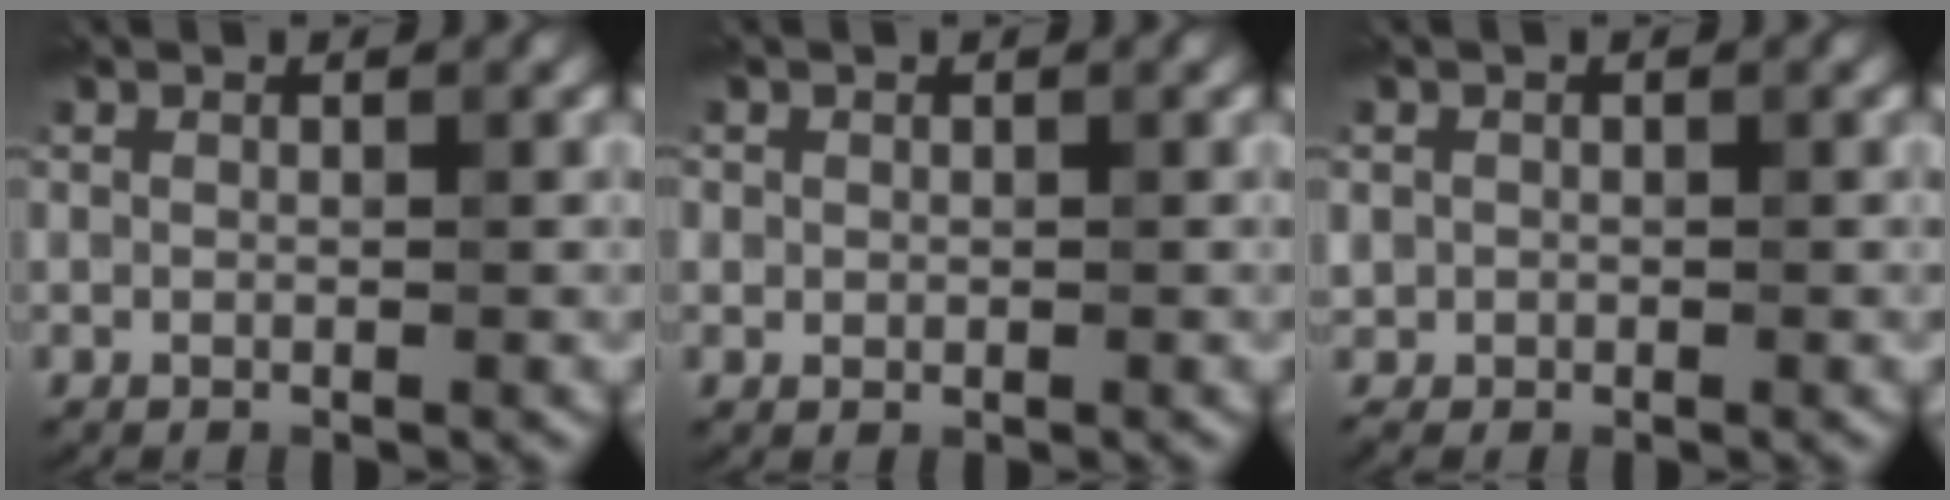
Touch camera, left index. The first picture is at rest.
{"total": 1.7, "force": [0.8, 1.3, 0.7], "torque": [-0.009, 0.010, 0.011]}
{"total": 1.4, "force": [-0.4, 1.3, 0.2], "torque": [0.001, 0.004, -0.001]}